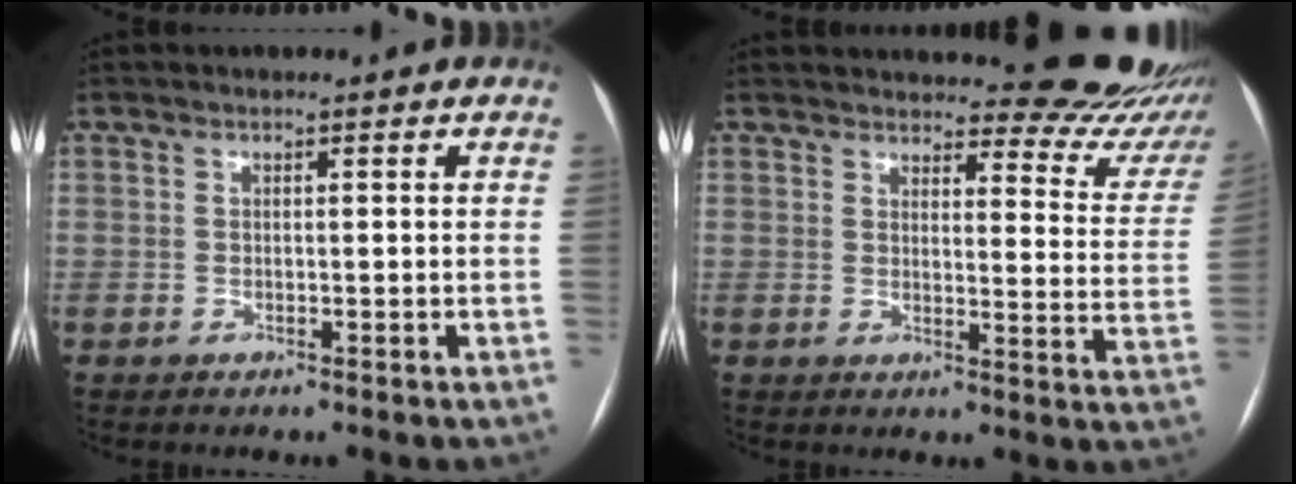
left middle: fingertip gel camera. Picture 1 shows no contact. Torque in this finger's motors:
{"motor_torque": [0.47, -0.71, 0.38, 0.07]}